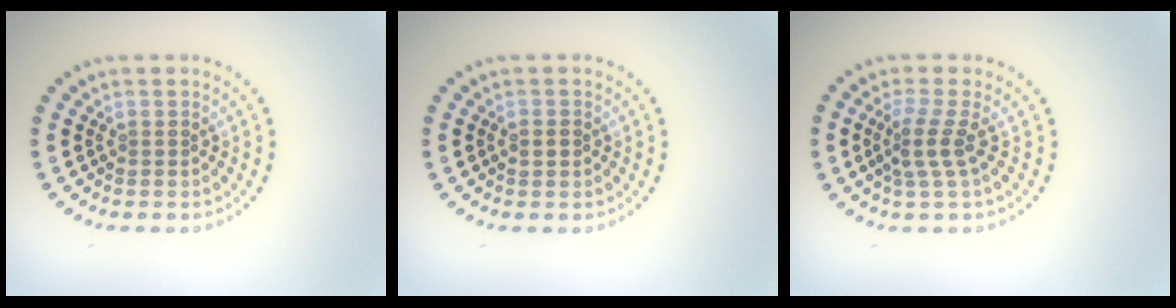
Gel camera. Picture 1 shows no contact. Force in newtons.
{"total": 1.4, "press": 1.4, "slide": 0.0}
{"total": 2.5, "press": 1.8, "slide": 1.7}